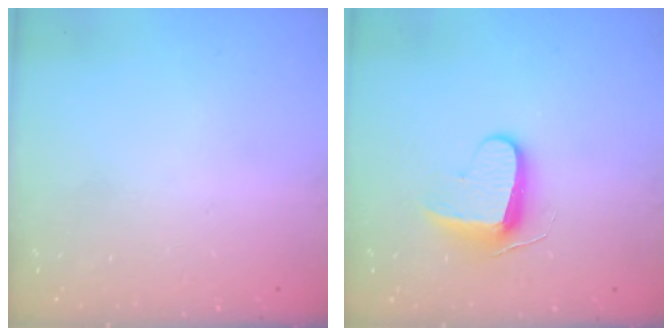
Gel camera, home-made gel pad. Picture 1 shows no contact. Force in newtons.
{"total": 8.7, "press": 8.7, "slide": 0.7}